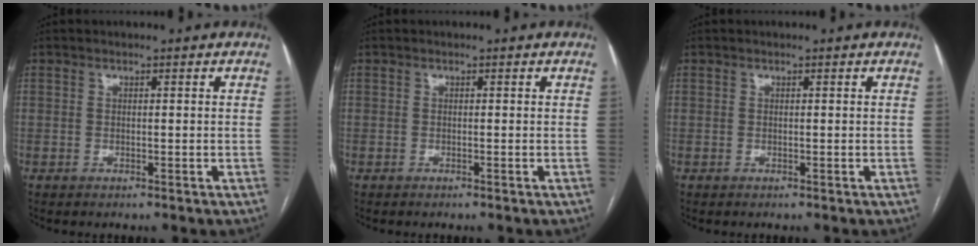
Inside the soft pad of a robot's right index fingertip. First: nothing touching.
{"total": 0.0}
{"total": 0.0}